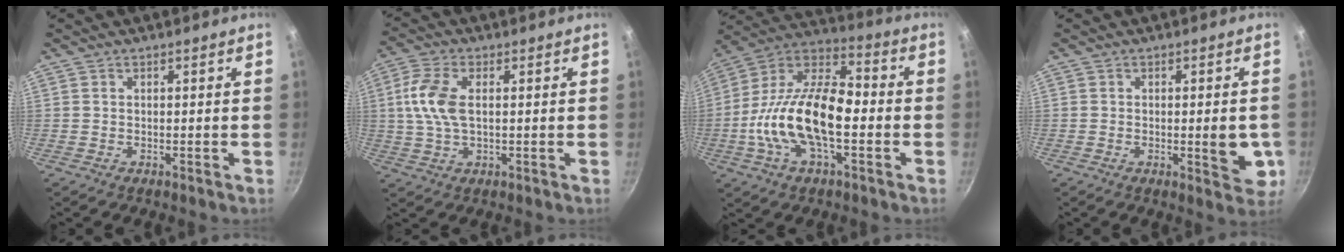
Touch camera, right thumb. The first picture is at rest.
{"total": 8.4, "force": [1.2, 4.4, 7.1], "torque": [-0.148, 0.009, 0.018]}
{"total": 20.3, "force": [-3.5, 10.2, 17.2], "torque": [-0.303, 0.043, -0.084]}
{"total": 6.5, "force": [-0.9, 2.4, 6.0], "torque": [-0.063, -0.007, -0.011]}